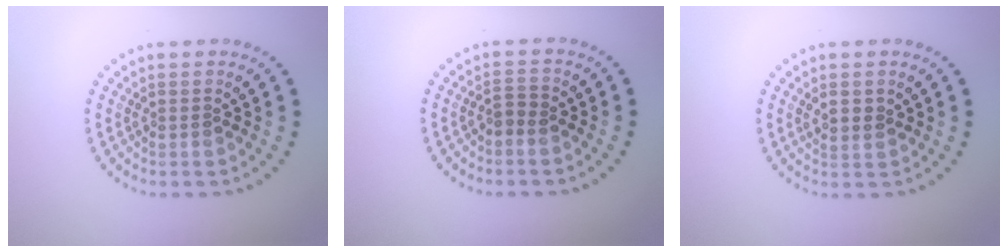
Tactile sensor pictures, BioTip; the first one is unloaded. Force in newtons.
{"total": 1.2, "press": 1.0, "slide": 0.7}
{"total": 1.5, "press": 1.3, "slide": 0.6}